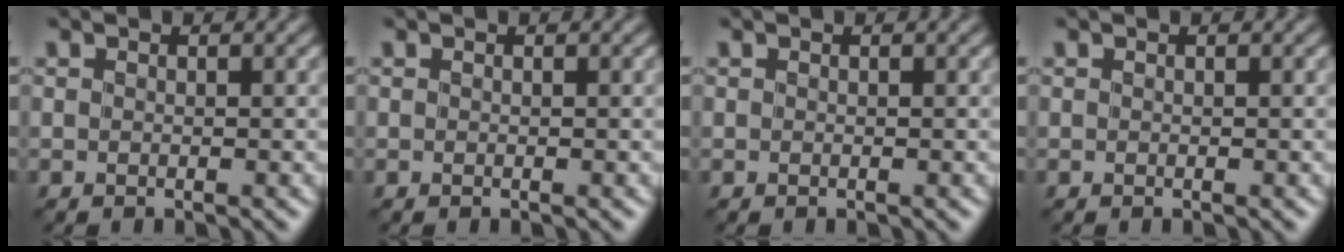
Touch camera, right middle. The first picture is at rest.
{"total": 0.0}
{"total": 0.0}
{"total": 0.0}